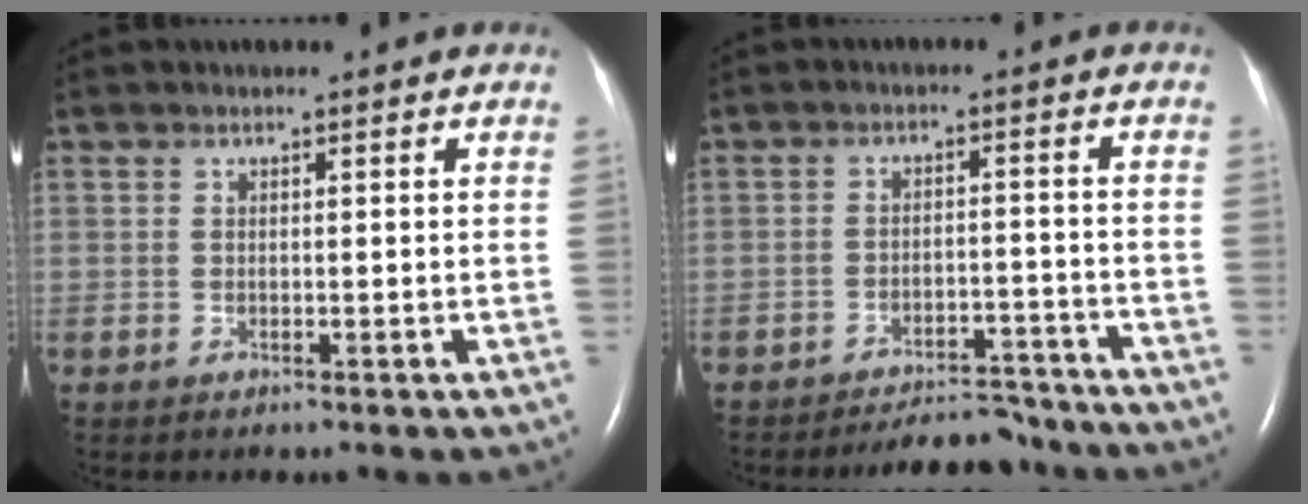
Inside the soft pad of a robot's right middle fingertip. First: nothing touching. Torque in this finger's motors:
{"motor_torque": [0.09, -0.12, 0.04, 0.03]}